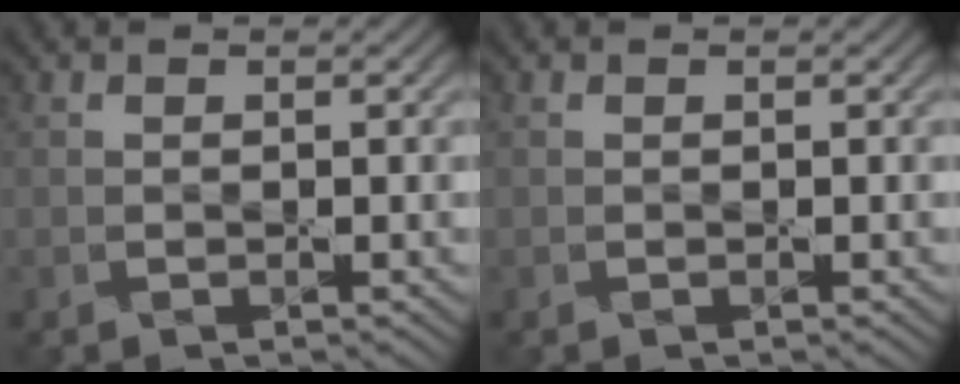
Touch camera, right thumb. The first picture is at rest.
{"total": 0.0}